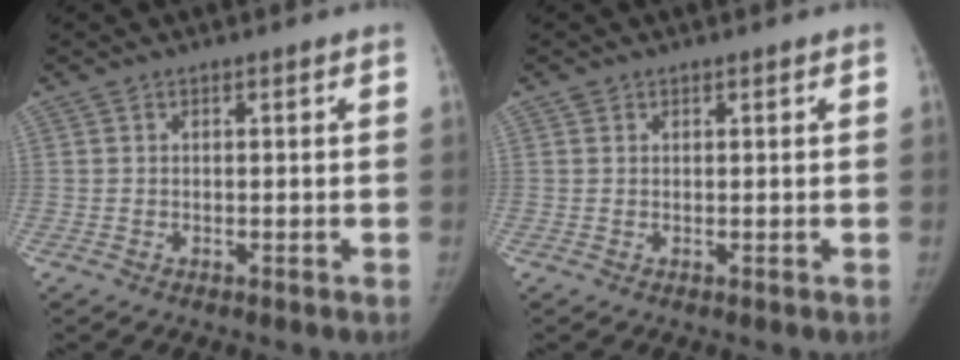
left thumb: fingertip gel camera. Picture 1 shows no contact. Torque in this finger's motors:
{"motor_torque": [-0.06, 0.01, 0.19, -0.36, 0.02]}